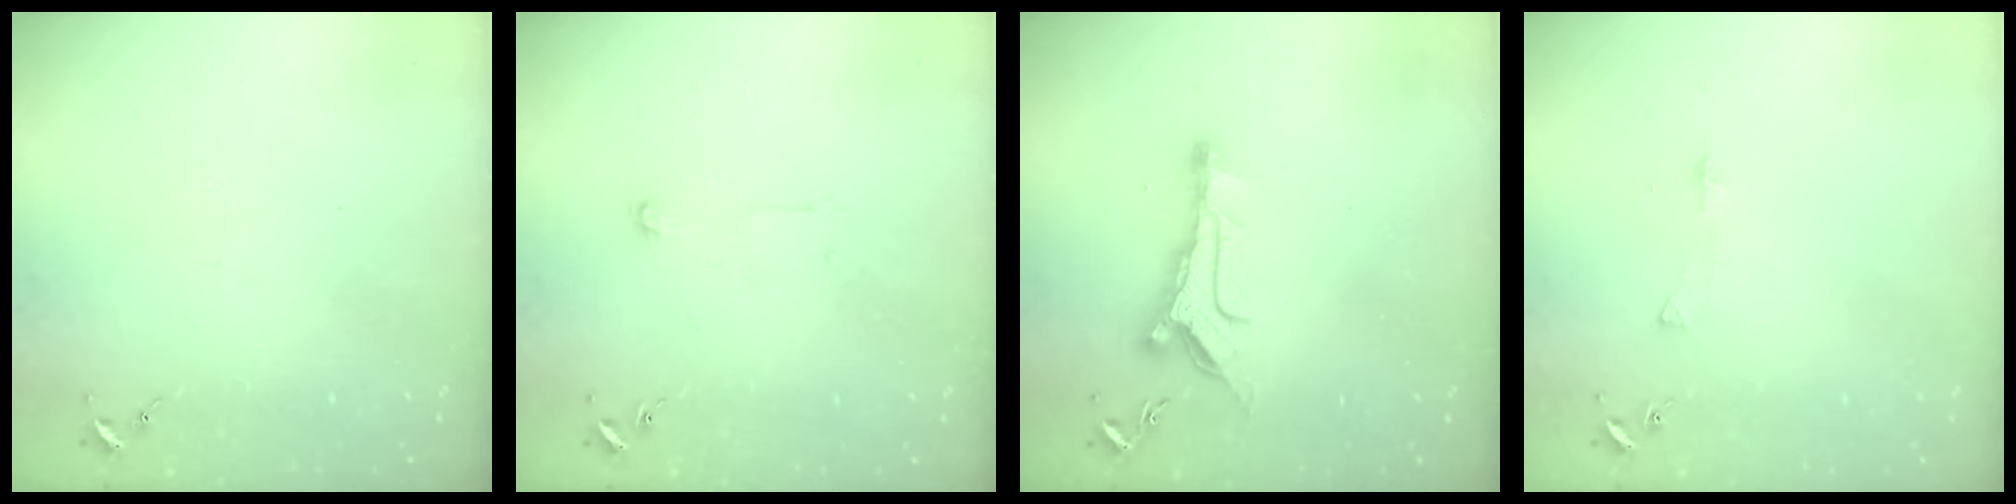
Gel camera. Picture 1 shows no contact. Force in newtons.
{"total": 3.9, "press": 3.9, "slide": 0.3}
{"total": 10.8, "press": 10.8, "slide": 0.3}
{"total": 3.8, "press": 3.8, "slide": 0.3}